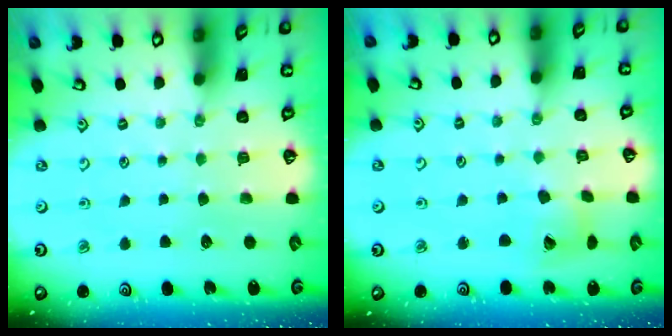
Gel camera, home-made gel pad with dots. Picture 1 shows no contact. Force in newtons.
{"total": 8.1, "press": 8.1, "slide": 1.1}